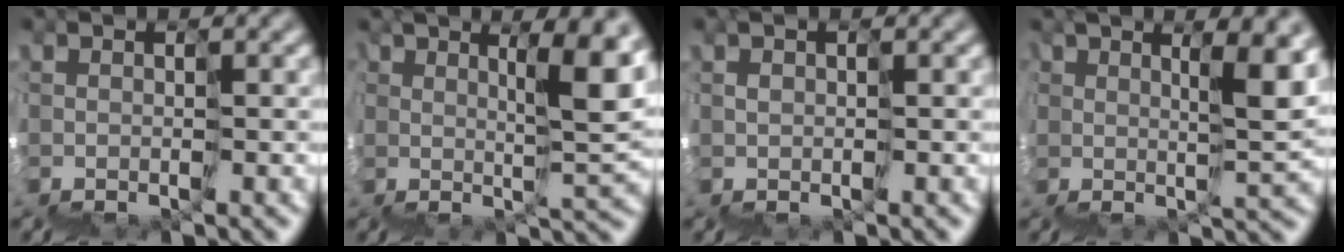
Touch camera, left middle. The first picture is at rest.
{"total": 8.5, "force": [5.1, 1.7, 6.6], "torque": [-0.106, 0.017, 0.093]}
{"total": 1.1, "force": [0.4, 0.7, 0.7], "torque": [-0.006, 0.010, 0.010]}
{"total": 7.5, "force": [5.1, 1.8, 5.1], "torque": [-0.094, 0.010, 0.100]}